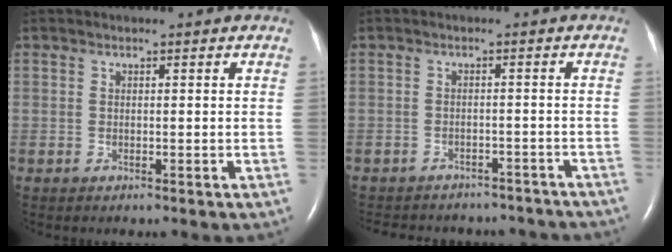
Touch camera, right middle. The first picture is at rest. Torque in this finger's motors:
{"motor_torque": [1.07, -1.07, 0.14, 0.03]}